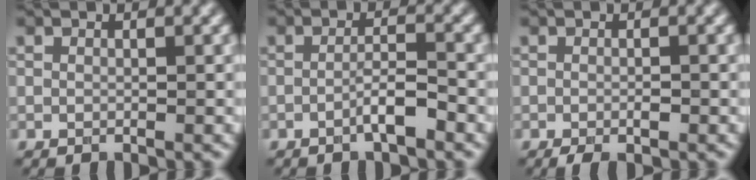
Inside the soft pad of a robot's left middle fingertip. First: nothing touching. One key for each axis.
{"total": 2.5, "fx": -1.2, "fy": 0.3, "fz": 2.1, "tx": -0.037, "ty": 0.010, "tz": -0.024}
{"total": 1.7, "fx": -0.8, "fy": 0.5, "fz": 1.4, "tx": -0.025, "ty": -0.001, "tz": -0.014}